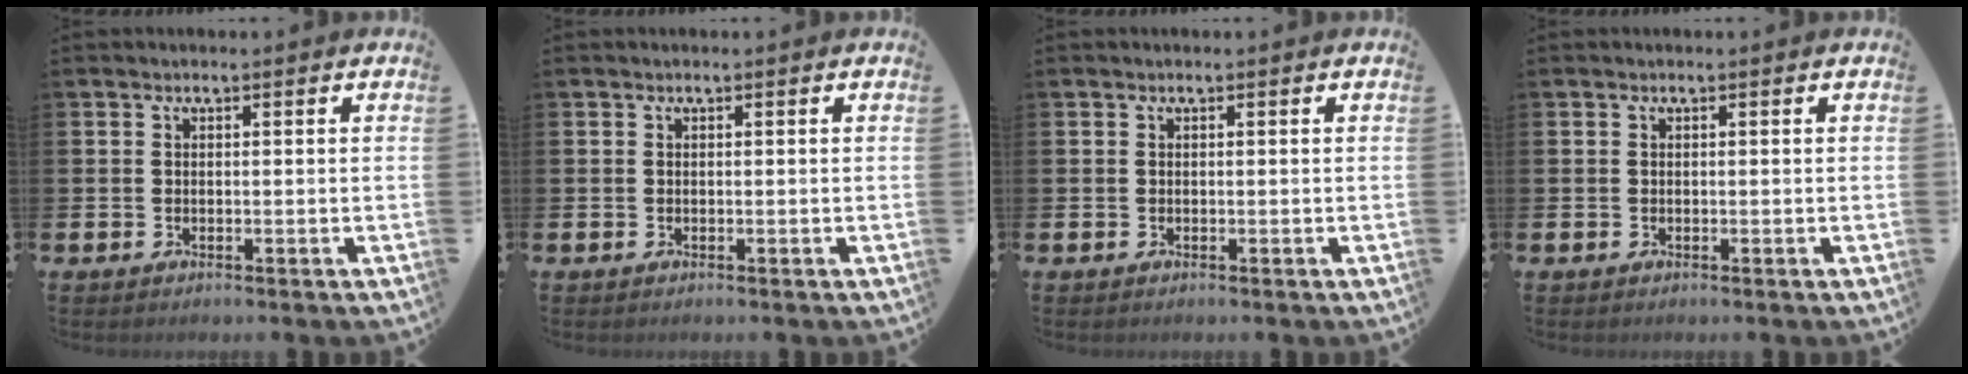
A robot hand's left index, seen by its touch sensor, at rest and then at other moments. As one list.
[{"total": 0.0}, {"total": 0.0}, {"total": 0.0}]